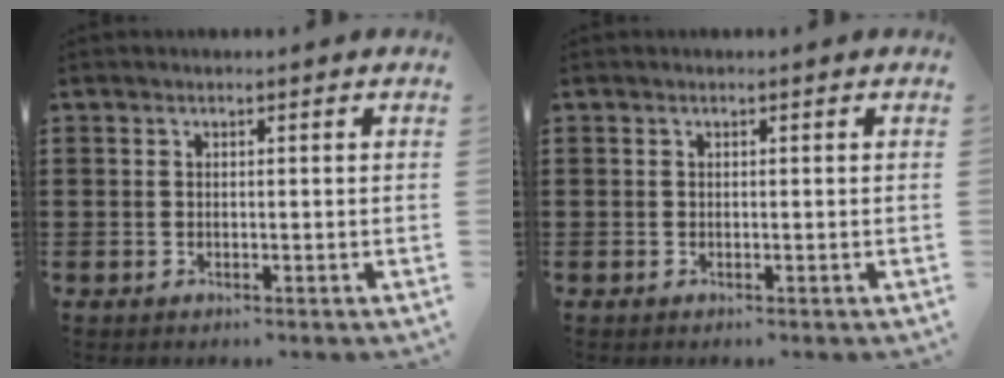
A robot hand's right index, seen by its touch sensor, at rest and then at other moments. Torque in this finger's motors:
{"motor_torque": [0.45, -0.42, 0.00, 0.01]}